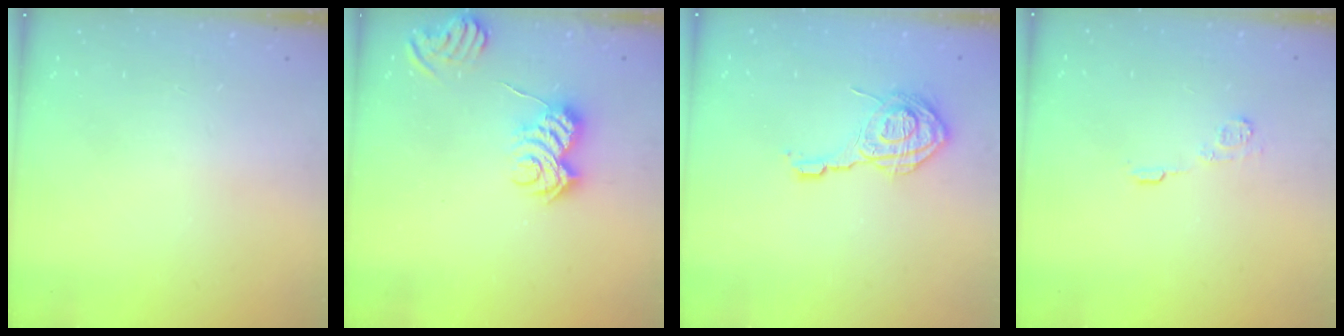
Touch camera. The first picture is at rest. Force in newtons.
{"total": 5.4, "press": 5.3, "slide": 1.0}
{"total": 14.0, "press": 14.0, "slide": 0.6}
{"total": 5.6, "press": 5.6, "slide": 0.7}